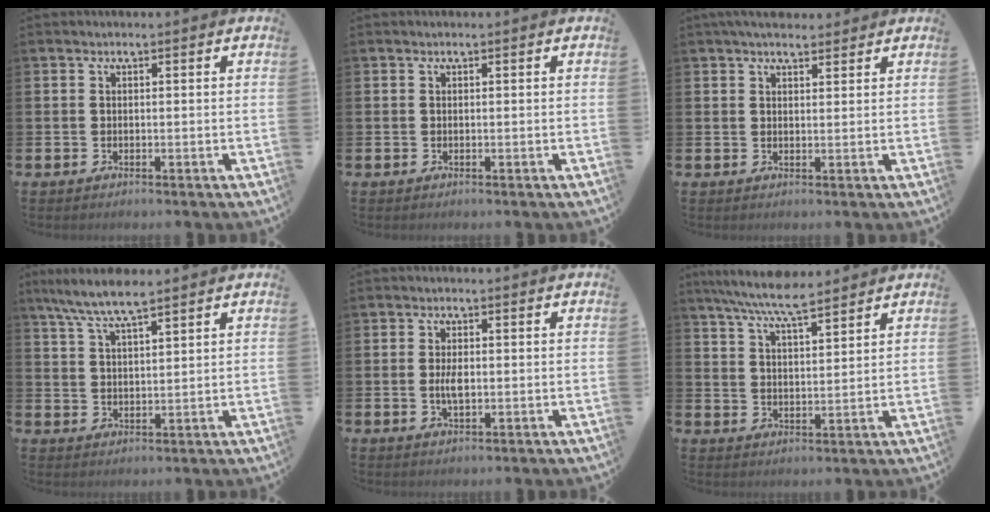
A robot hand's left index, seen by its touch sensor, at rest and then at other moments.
{"total": 0.0}
{"total": 3.5, "force": [3.2, 1.1, 0.8], "torque": [-0.013, -0.011, 0.056]}
{"total": 6.8, "force": [5.8, 1.1, 3.3], "torque": [-0.077, -0.017, 0.105]}
{"total": 2.8, "force": [-0.1, 1.2, 2.5], "torque": [-0.046, 0.002, -0.004]}
{"total": 7.3, "force": [6.7, 0.9, 2.5], "torque": [-0.066, -0.027, 0.122]}